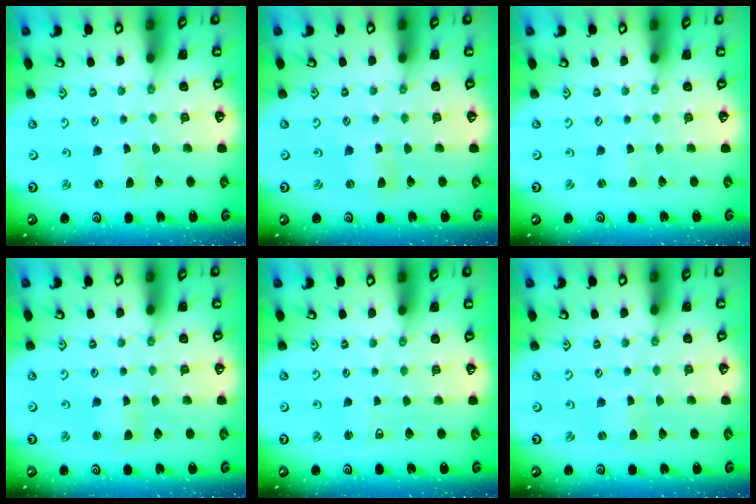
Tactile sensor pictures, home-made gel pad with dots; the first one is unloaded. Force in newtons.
{"total": 0.8, "press": 0.8, "slide": 0.1}
{"total": 0.8, "press": 0.8, "slide": 0.1}
{"total": 1.5, "press": 1.5, "slide": 0.2}
{"total": 2.2, "press": 2.1, "slide": 0.6}
{"total": 0.0}